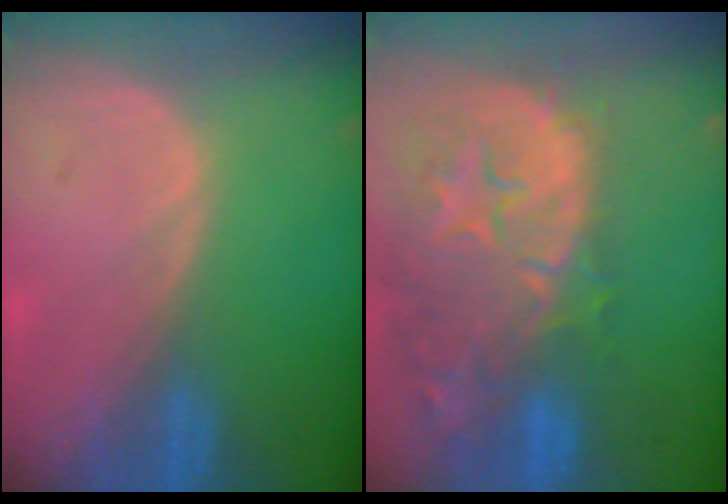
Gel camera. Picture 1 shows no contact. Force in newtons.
{"total": 15.0, "press": 12.0, "slide": 9.1}